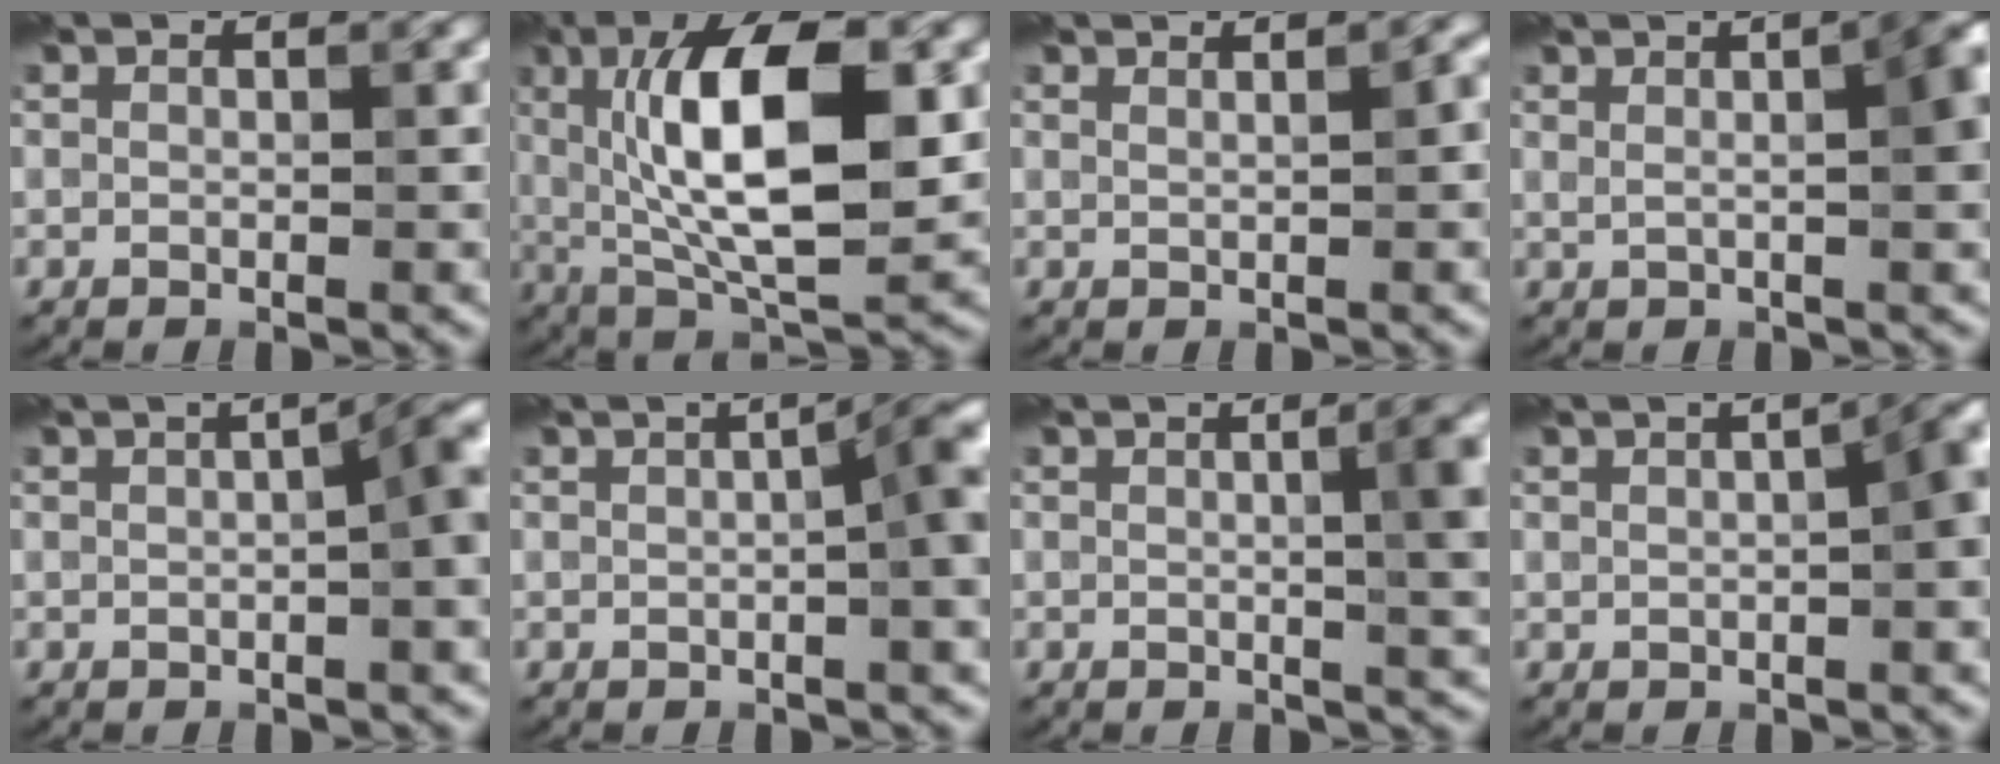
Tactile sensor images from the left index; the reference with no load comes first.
{"total": 11.7, "force": [1.6, 4.0, 10.9], "torque": [-0.172, 0.007, 0.025]}
{"total": 1.5, "force": [1.0, 0.3, 1.1], "torque": [-0.014, 0.001, 0.013]}
{"total": 6.7, "force": [1.4, 2.7, 5.9], "torque": [-0.034, 0.025, 0.008]}
{"total": 6.4, "force": [0.1, 2.4, 5.9], "torque": [-0.035, 0.022, -0.007]}
{"total": 7.2, "force": [0.2, 2.5, 6.7], "torque": [-0.042, 0.020, -0.011]}
{"total": 7.0, "force": [0.8, 2.7, 6.4], "torque": [-0.040, 0.017, 0.007]}
{"total": 5.5, "force": [0.4, 2.2, 5.0], "torque": [-0.030, 0.021, 0.002]}